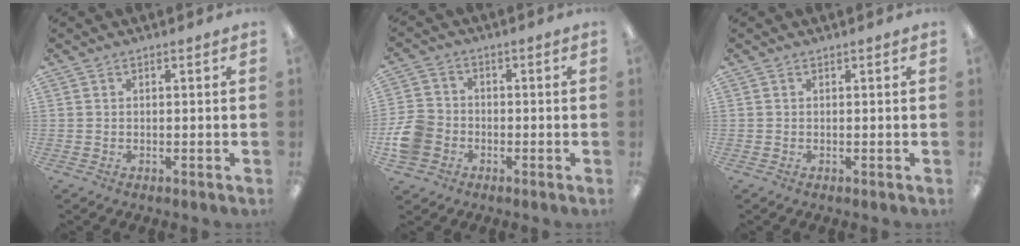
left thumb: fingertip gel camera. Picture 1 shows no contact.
{"total": 8.1, "force": [-2.4, 6.8, 3.7], "torque": [-0.093, 0.025, -0.044]}
{"total": 0.0}